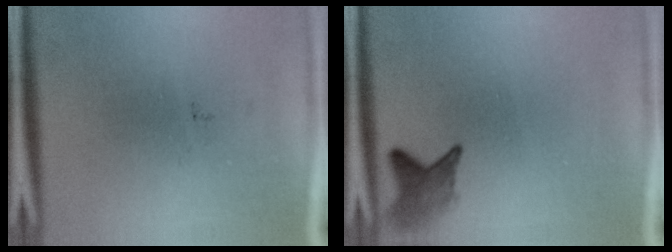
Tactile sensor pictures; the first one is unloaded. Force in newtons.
{"total": 2.9}